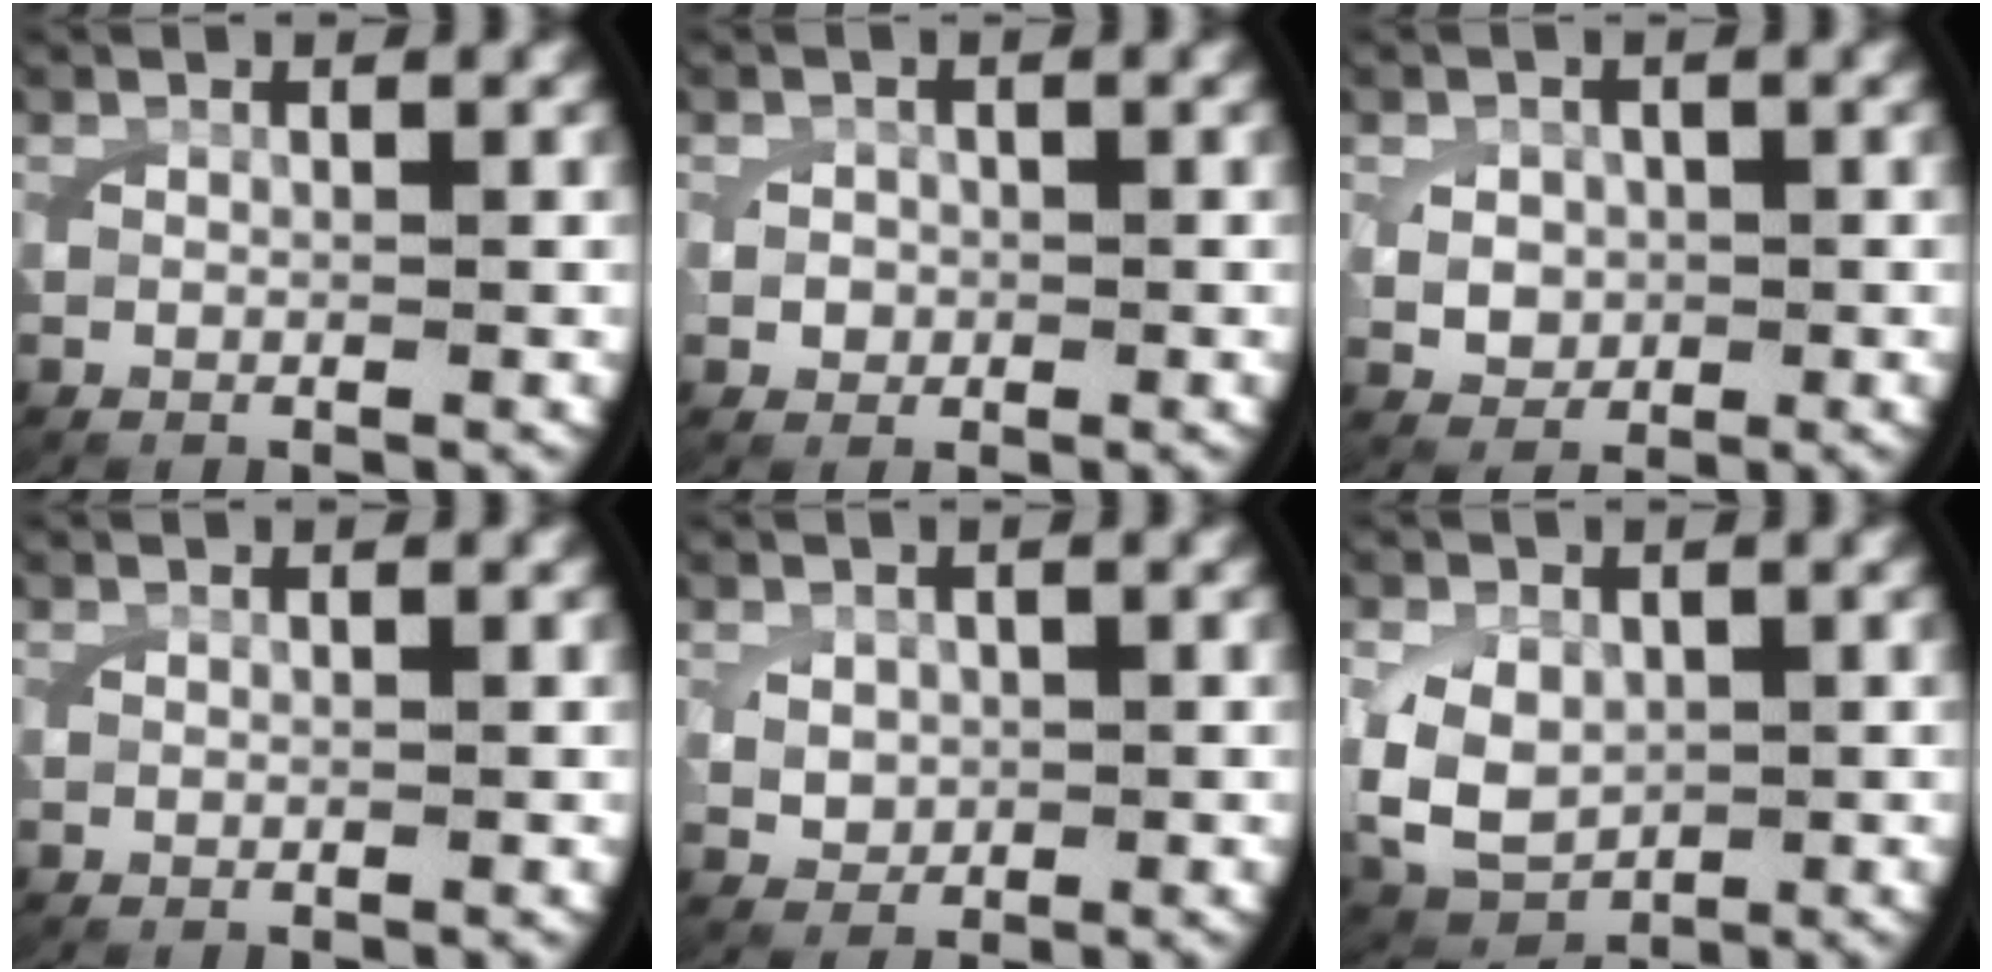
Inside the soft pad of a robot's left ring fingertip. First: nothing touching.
{"total": 1.2, "force": [-0.1, 1.2, 0.4], "torque": [-0.014, -0.003, 0.000]}
{"total": 2.3, "force": [0.0, 2.0, 1.2], "torque": [-0.025, -0.008, 0.010]}
{"total": 0.0}
{"total": 1.5, "force": [0.3, 1.2, 0.9], "torque": [-0.024, -0.009, 0.017]}
{"total": 7.7, "force": [-1.1, 6.6, 3.8], "torque": [-0.104, -0.033, -0.002]}